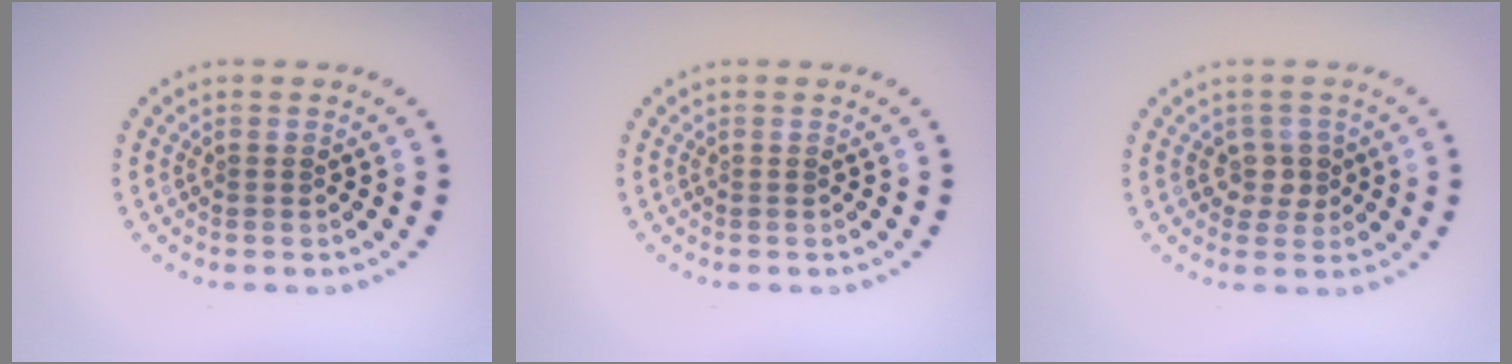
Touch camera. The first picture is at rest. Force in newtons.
{"total": 0.0}
{"total": 1.7, "press": 1.5, "slide": 0.8}